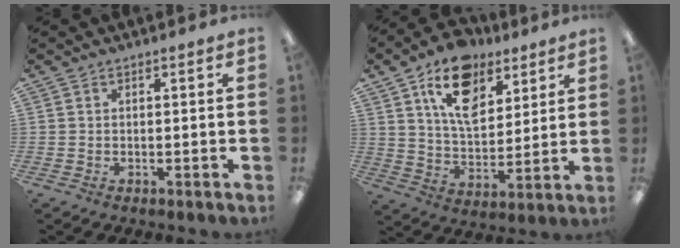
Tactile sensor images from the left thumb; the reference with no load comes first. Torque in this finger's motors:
{"motor_torque": [0.39, 0.55, 1.17, -1.60, 0.12]}